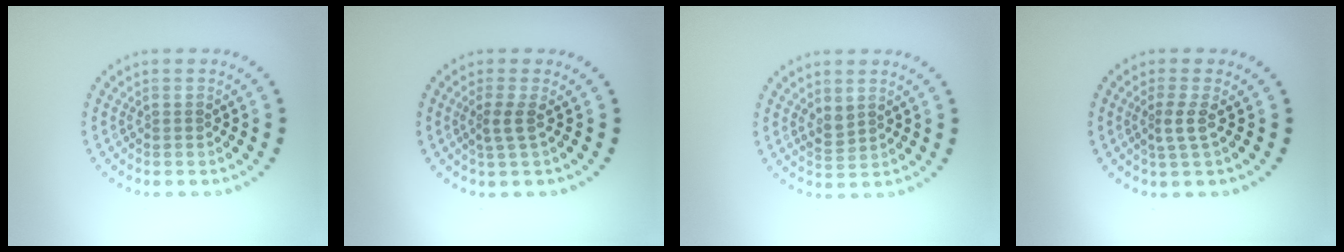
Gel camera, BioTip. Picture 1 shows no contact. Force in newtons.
{"total": 1.7, "press": 1.1, "slide": 1.3}
{"total": 1.4, "press": 1.3, "slide": 0.5}
{"total": 1.8, "press": 1.2, "slide": 1.3}